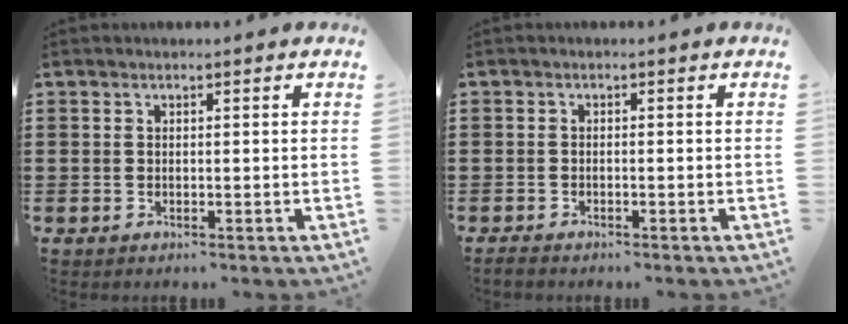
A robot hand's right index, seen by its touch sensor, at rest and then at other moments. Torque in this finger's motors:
{"motor_torque": [1.23, 0.91, 0.03, 0.00]}